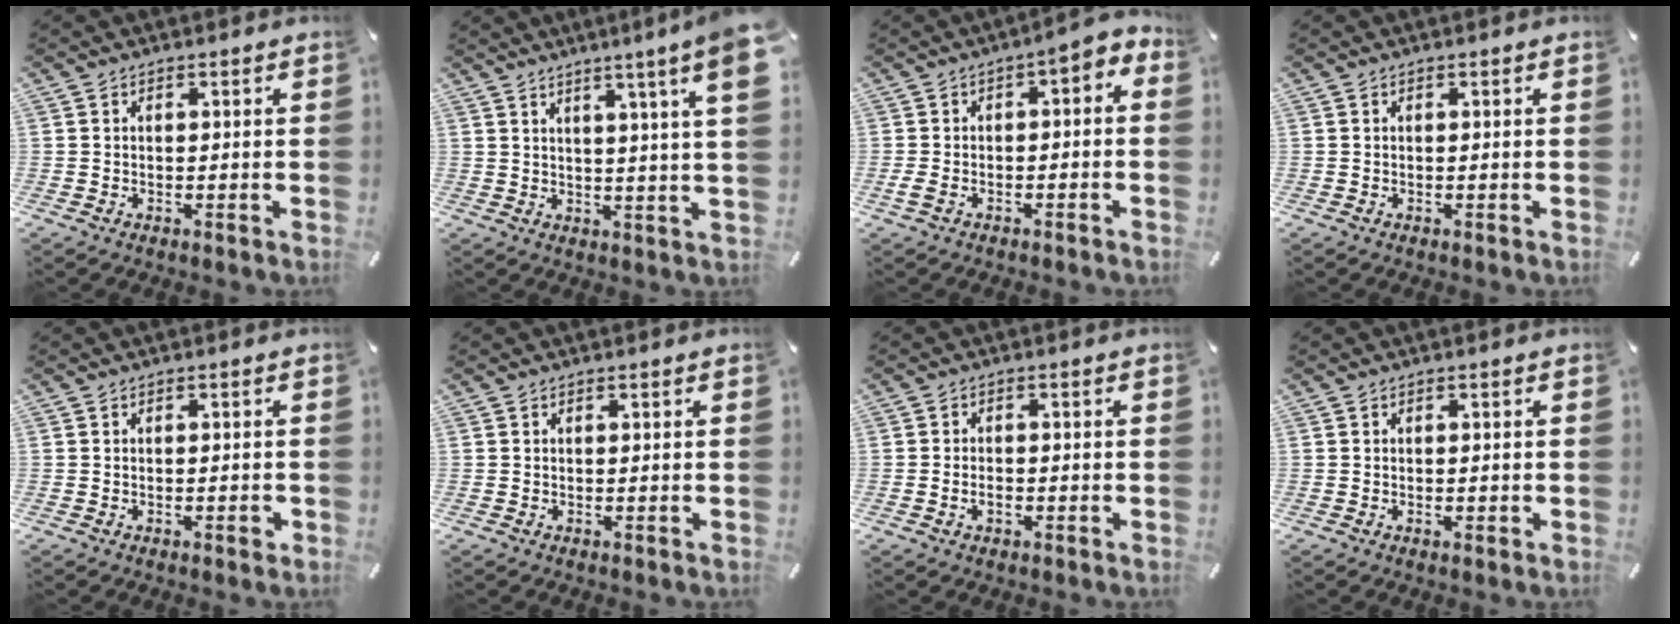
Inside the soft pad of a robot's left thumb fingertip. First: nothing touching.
{"total": 9.5, "force": [4.9, -0.6, 8.2], "torque": [-0.123, -0.033, 0.072]}
{"total": 4.9, "force": [-1.7, 2.2, 4.0], "torque": [-0.068, 0.004, -0.035]}
{"total": 0.0}
{"total": 1.8, "force": [-0.7, 0.4, 1.5], "torque": [-0.024, 0.000, -0.012]}
{"total": 0.0}
{"total": 2.0, "force": [-0.8, 1.3, 1.4], "torque": [-0.025, 0.006, -0.014]}
{"total": 0.9, "force": [-0.3, 0.3, 0.8], "torque": [-0.014, -0.001, -0.004]}